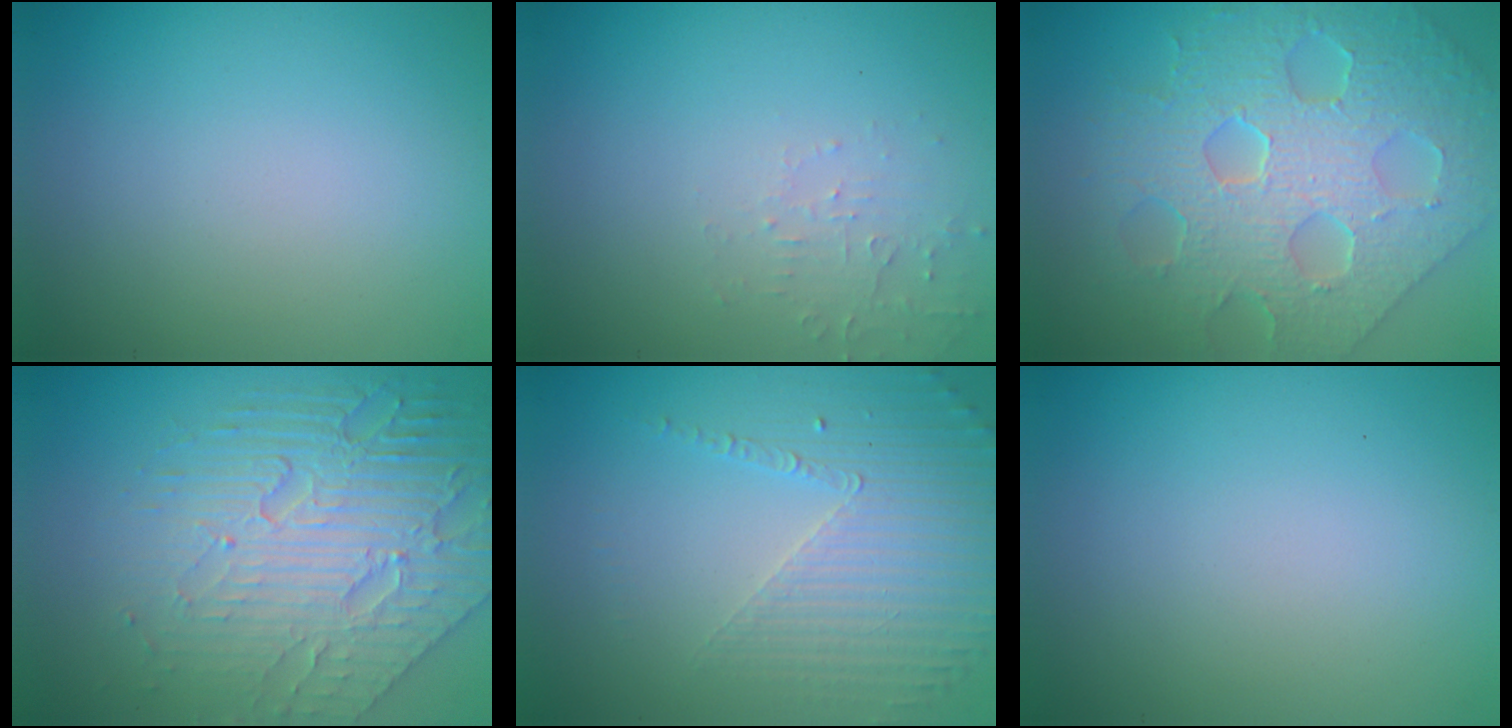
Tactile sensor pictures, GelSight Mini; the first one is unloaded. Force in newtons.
{"total": 1.5, "press": 1.5, "slide": 0.3}
{"total": 9.8, "press": 6.8, "slide": 7.0}
{"total": 8.4, "press": 5.7, "slide": 6.2}
{"total": 4.6, "press": 3.2, "slide": 3.4}
{"total": 0.0}